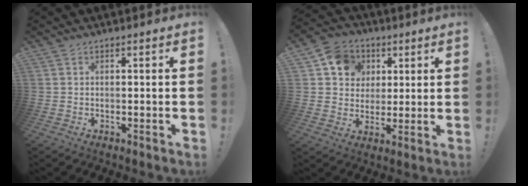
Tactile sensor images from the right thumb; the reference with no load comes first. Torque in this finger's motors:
{"motor_torque": [0.21, 0.43, 0.29, -0.38, 0.00]}